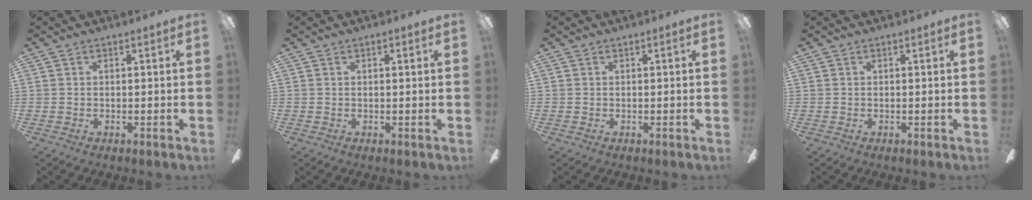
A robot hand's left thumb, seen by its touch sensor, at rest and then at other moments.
{"total": 0.6, "force": [0.3, 0.2, 0.5], "torque": [-0.010, 0.003, 0.005]}
{"total": 0.0}
{"total": 0.0}